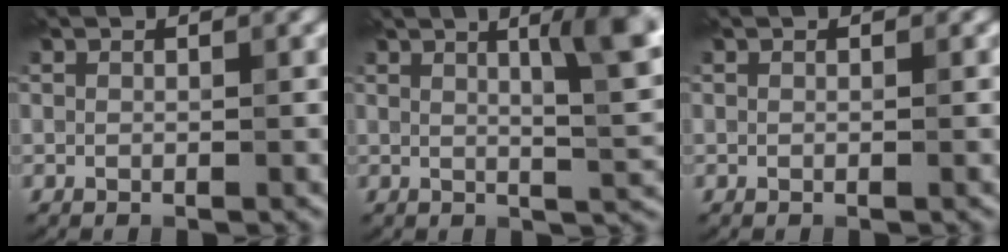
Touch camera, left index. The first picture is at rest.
{"total": 7.0, "force": [2.4, 1.5, 6.4], "torque": [-0.064, 0.009, 0.033]}
{"total": 0.0}